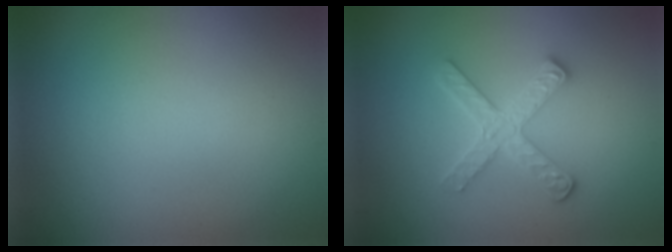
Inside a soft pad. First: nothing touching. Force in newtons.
{"total": 2.8, "press": 2.8, "slide": 0.3}